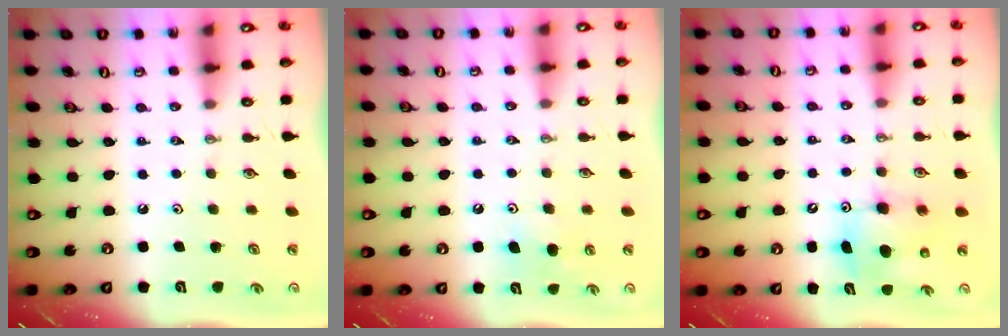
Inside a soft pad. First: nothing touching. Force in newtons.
{"total": 5.9, "press": 5.8, "slide": 1.1}
{"total": 8.0, "press": 7.7, "slide": 2.1}